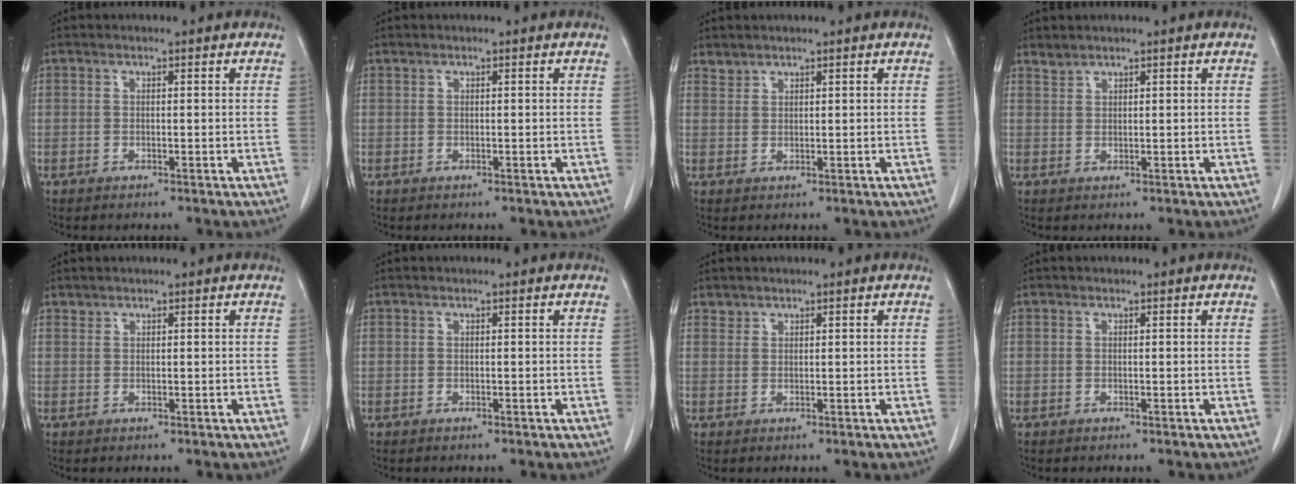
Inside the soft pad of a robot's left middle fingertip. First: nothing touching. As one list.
[{"total": 0.0}, {"total": 1.3, "force": [1.2, 0.3, -0.2], "torque": [0.004, 0.002, 0.024]}, {"total": 1.1, "force": [1.1, 0.0, -0.1], "torque": [-0.003, 0.002, 0.026]}, {"total": 0.5, "force": [0.5, 0.1, -0.1], "torque": [-0.001, 0.001, 0.009]}, {"total": 0.0}, {"total": 0.9, "force": [0.8, 0.4, -0.2], "torque": [0.006, 0.002, 0.014]}, {"total": 0.0}]